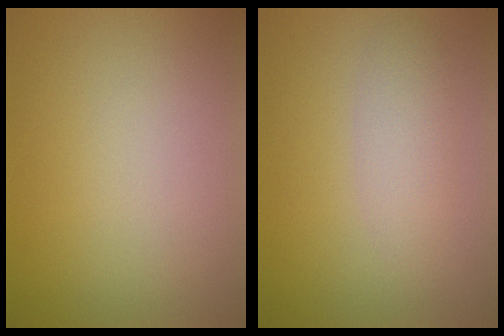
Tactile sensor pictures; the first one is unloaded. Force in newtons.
{"total": 2.3, "press": 2.3, "slide": 0.1}